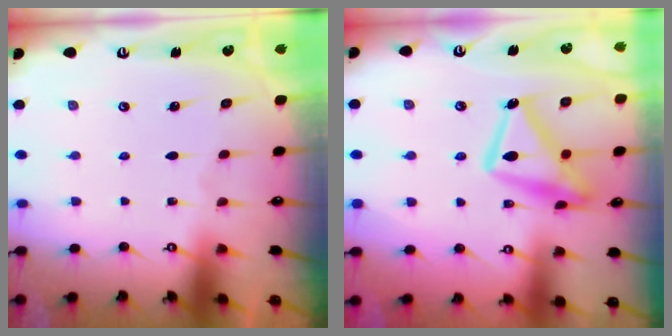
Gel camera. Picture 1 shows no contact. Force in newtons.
{"total": 17.1, "press": 17.1, "slide": 1.2}